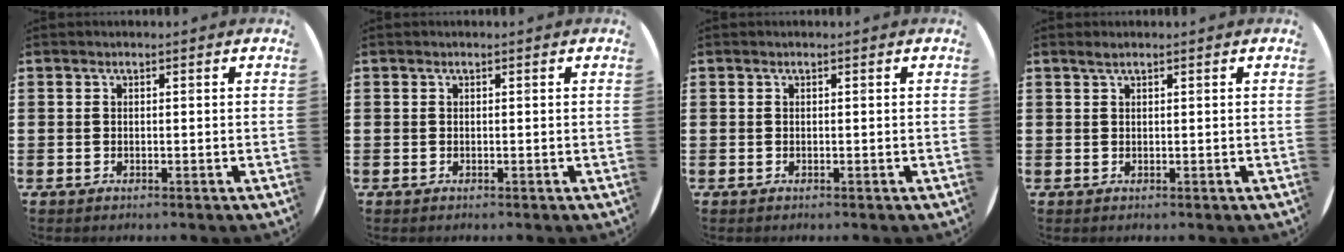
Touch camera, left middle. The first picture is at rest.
{"total": 0.0}
{"total": 0.0}
{"total": 0.8, "force": [0.6, 0.0, 0.5], "torque": [-0.010, 0.002, 0.011]}